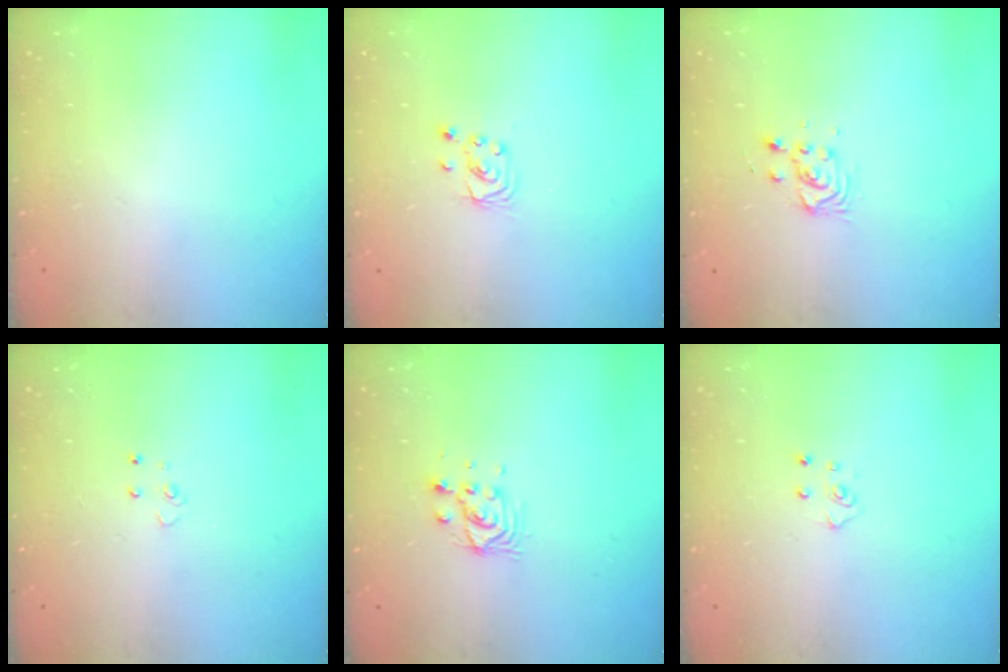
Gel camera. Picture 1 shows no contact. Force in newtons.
{"total": 2.7, "press": 2.7, "slide": 0.2}
{"total": 3.2, "press": 3.2, "slide": 0.2}
{"total": 3.6, "press": 3.6, "slide": 0.4}
{"total": 5.4, "press": 5.4, "slide": 0.1}
{"total": 4.6, "press": 4.6, "slide": 0.4}